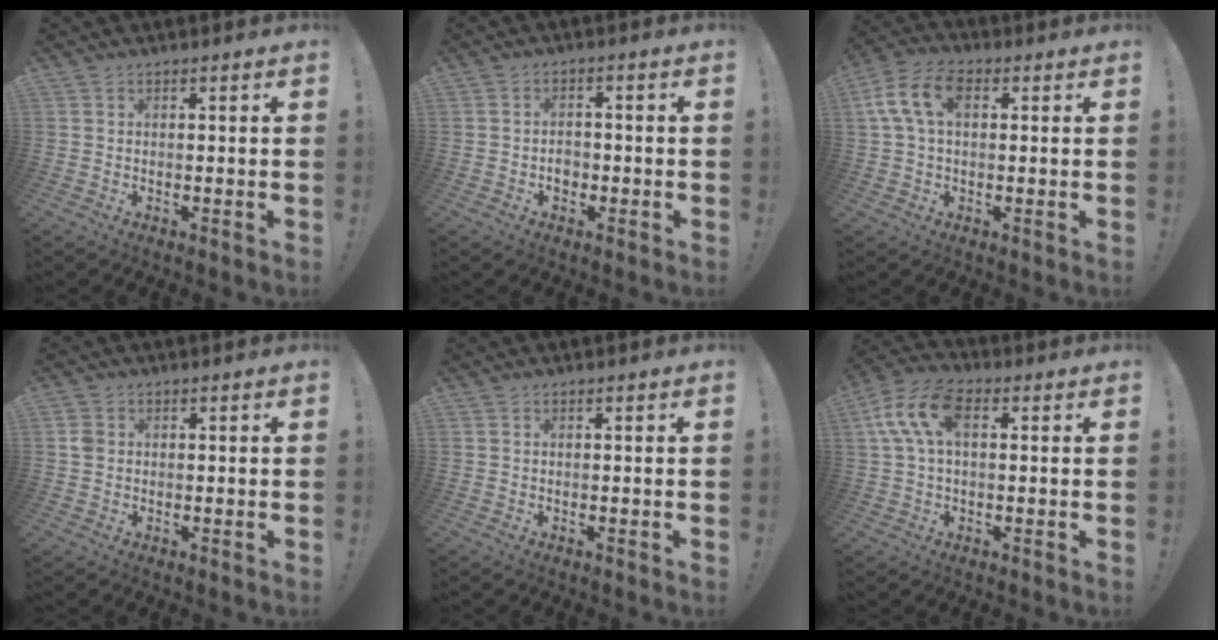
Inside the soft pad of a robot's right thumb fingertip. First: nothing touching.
{"total": 3.5, "force": [-1.3, 2.8, 1.7], "torque": [-0.013, 0.001, -0.026]}
{"total": 11.0, "force": [2.7, 6.6, 8.4], "torque": [-0.176, 0.005, 0.050]}
{"total": 2.1, "force": [0.3, 1.8, 1.0], "torque": [-0.017, 0.005, 0.006]}
{"total": 0.0}
{"total": 12.3, "force": [2.8, 7.1, 9.6], "torque": [-0.201, 0.007, 0.055]}